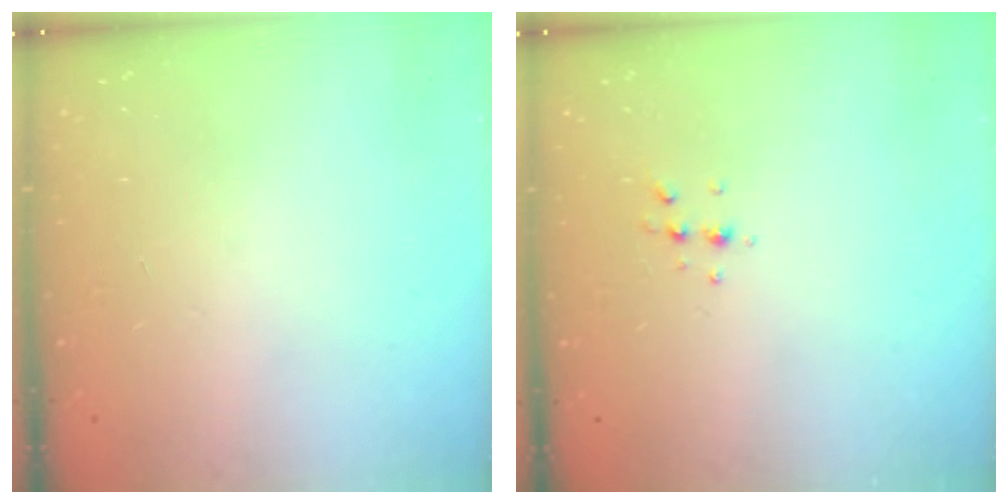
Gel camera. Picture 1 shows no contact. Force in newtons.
{"total": 3.9, "press": 3.8, "slide": 1.2}